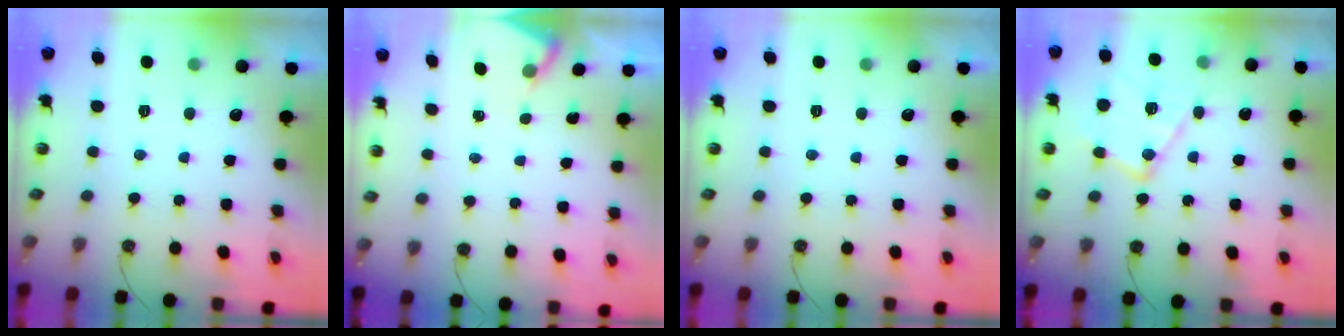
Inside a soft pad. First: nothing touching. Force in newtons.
{"total": 2.2, "press": 2.1, "slide": 0.3}
{"total": 0.0}
{"total": 15.7, "press": 15.6, "slide": 1.1}